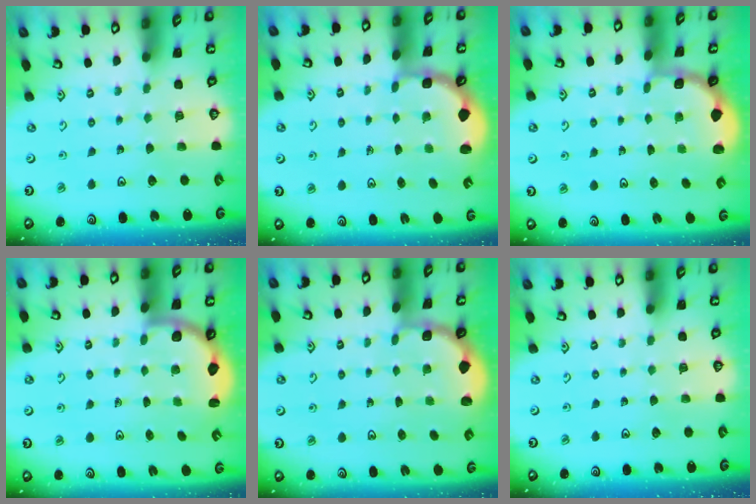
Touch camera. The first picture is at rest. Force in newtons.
{"total": 2.6, "press": 2.0, "slide": 1.7}
{"total": 1.8, "press": 1.6, "slide": 0.7}
{"total": 3.3, "press": 2.7, "slide": 1.9}
{"total": 1.8, "press": 1.6, "slide": 0.7}
{"total": 0.0}